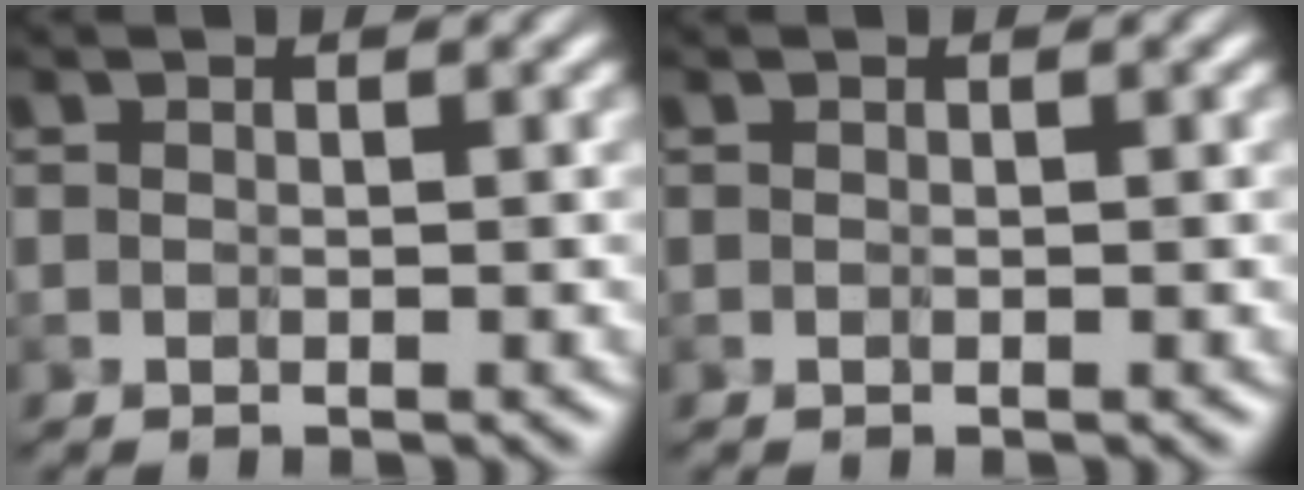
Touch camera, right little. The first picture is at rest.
{"total": 0.0}